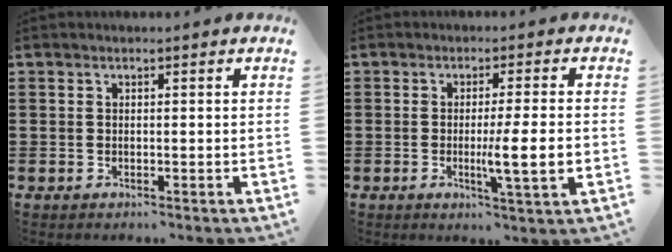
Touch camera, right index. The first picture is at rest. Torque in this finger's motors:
{"motor_torque": [1.58, 0.56, 0.37, 0.08]}